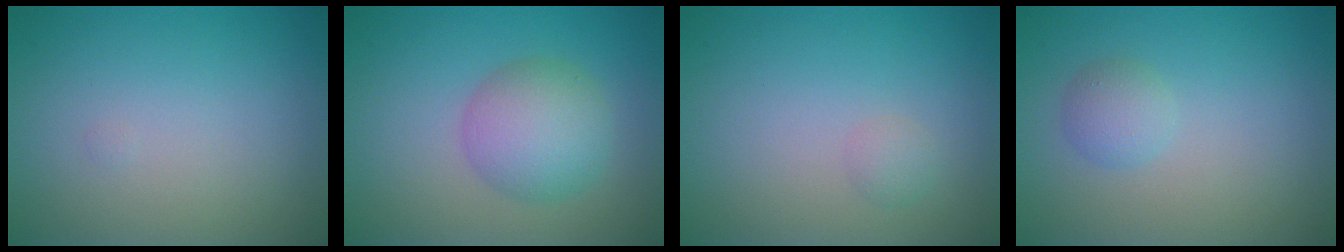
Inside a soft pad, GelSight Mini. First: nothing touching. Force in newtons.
{"total": 4.9, "press": 4.9, "slide": 0.1}
{"total": 0.9, "press": 0.9, "slide": 0.0}
{"total": 1.7, "press": 1.7, "slide": 0.1}